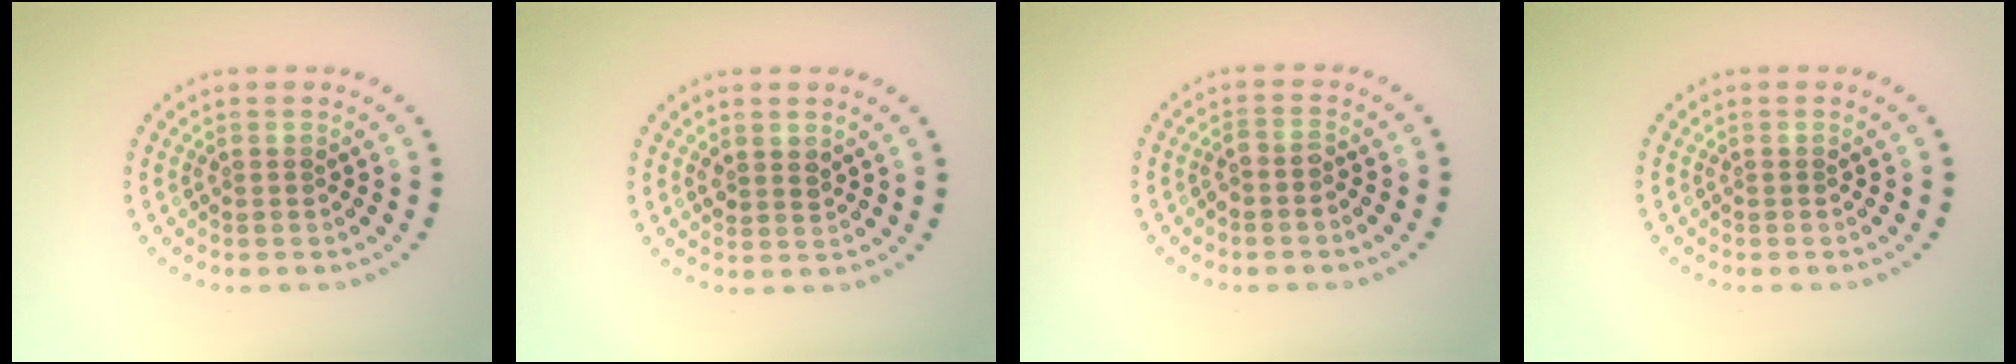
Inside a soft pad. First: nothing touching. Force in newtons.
{"total": 1.3, "press": 1.1, "slide": 0.7}
{"total": 1.1, "press": 0.8, "slide": 0.7}
{"total": 0.0}